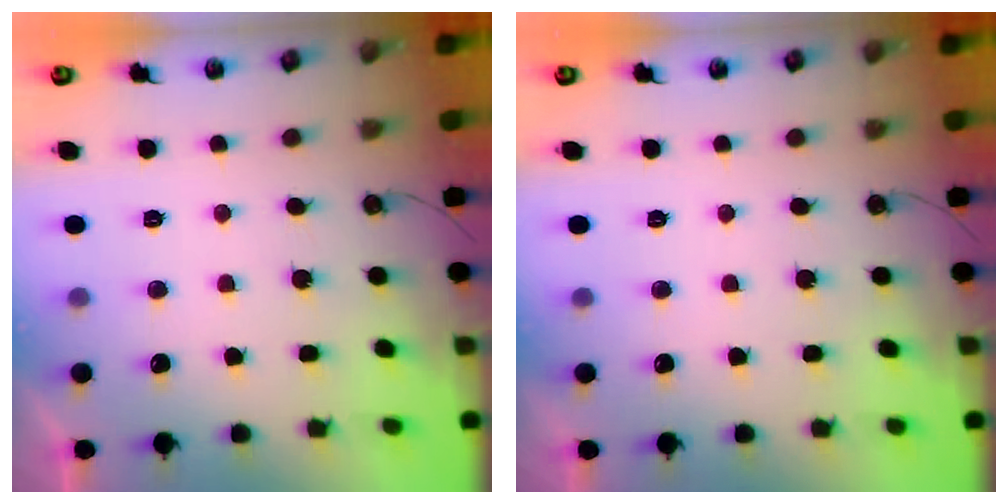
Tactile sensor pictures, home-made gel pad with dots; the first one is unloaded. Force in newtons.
{"total": 0.0}